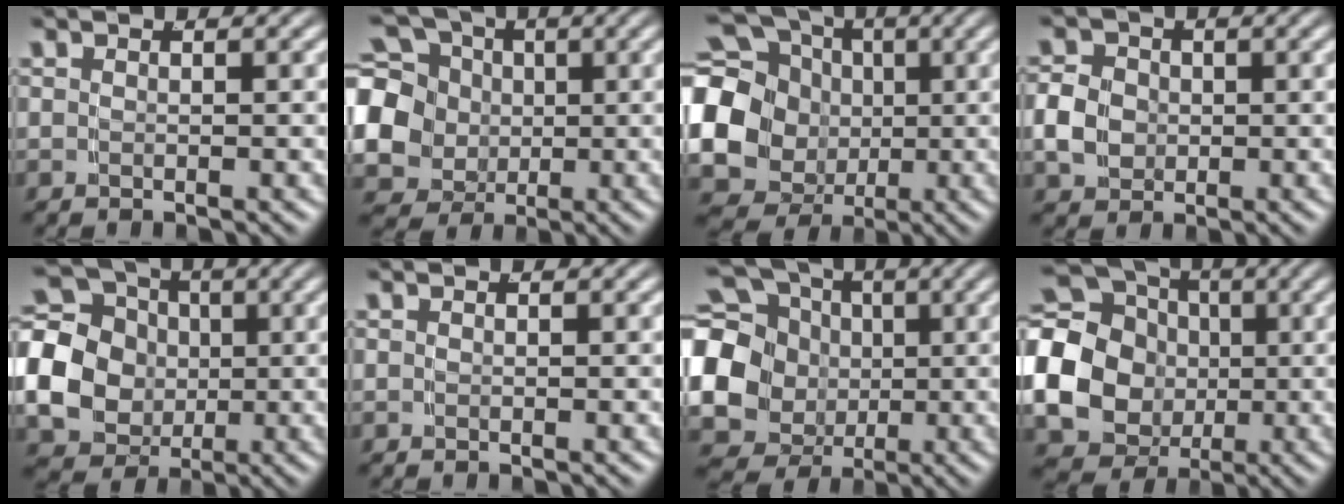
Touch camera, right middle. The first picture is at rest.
{"total": 11.5, "force": [-0.5, 10.1, 5.4], "torque": [-0.117, -0.031, -0.013]}
{"total": 18.0, "force": [0.0, 15.9, 8.6], "torque": [-0.178, -0.030, -0.016]}
{"total": 4.3, "force": [-0.3, 3.7, 2.2], "torque": [-0.044, -0.005, -0.003]}
{"total": 16.1, "force": [-0.3, 14.5, 7.0], "torque": [-0.171, -0.041, -0.014]}
{"total": 0.0}
{"total": 16.0, "force": [-0.3, 14.1, 7.6], "torque": [-0.160, -0.036, -0.014]}
{"total": 20.0, "force": [0.2, 17.9, 9.0], "torque": [-0.215, -0.043, -0.009]}